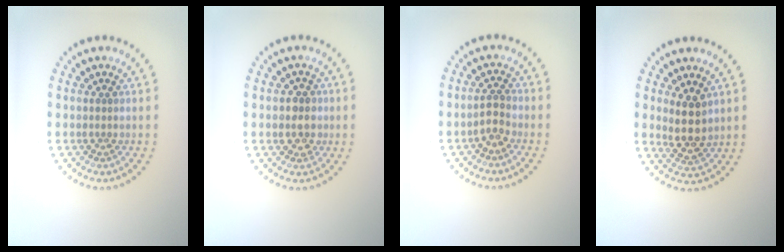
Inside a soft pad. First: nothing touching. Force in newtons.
{"total": 2.3, "press": 2.1, "slide": 0.8}
{"total": 1.7, "press": 1.6, "slide": 0.6}
{"total": 2.9, "press": 2.5, "slide": 1.4}